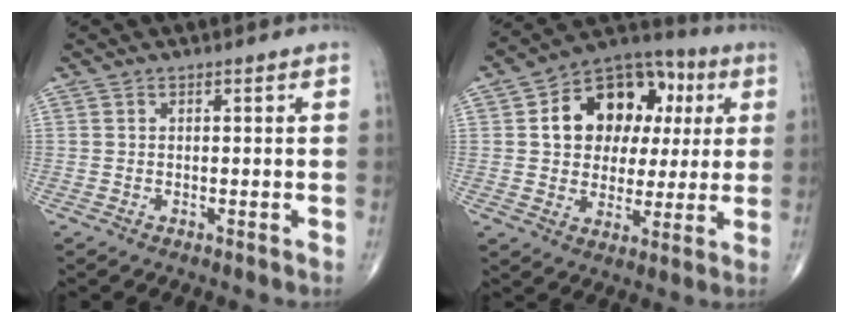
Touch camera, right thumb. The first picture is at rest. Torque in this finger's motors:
{"motor_torque": [0.22, 2.77, 1.35, 0.31, 0.11]}